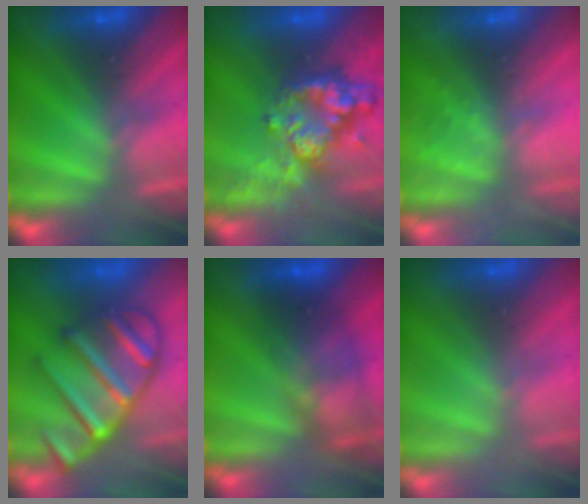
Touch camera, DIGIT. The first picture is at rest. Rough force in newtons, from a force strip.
{"total": 7.7}
{"total": 2.4}
{"total": 6.9}
{"total": 8.8}
{"total": 2.8}